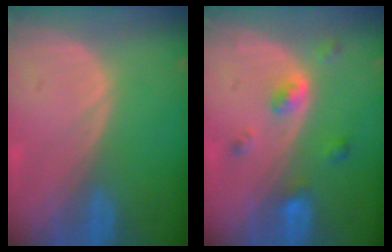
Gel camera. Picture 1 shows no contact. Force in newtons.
{"total": 4.4, "press": 4.1, "slide": 1.7}